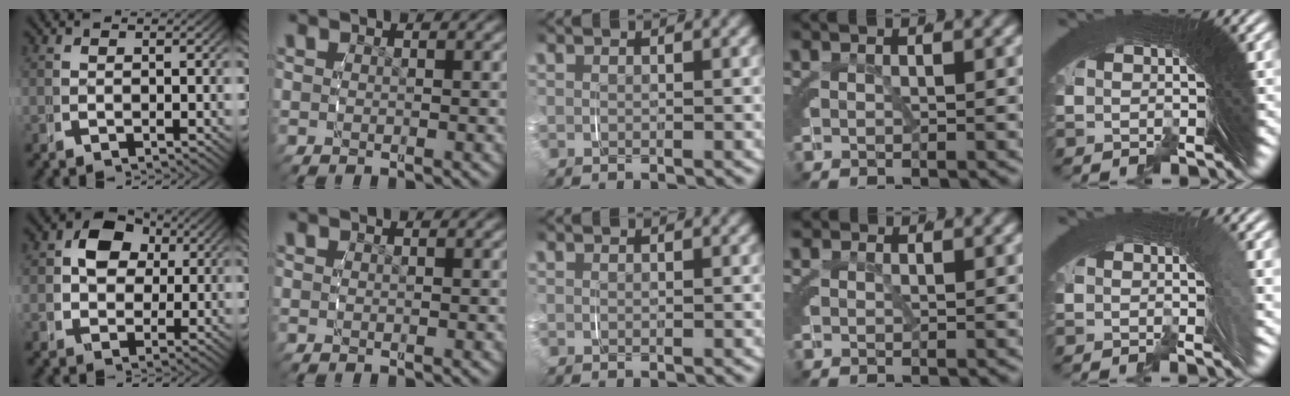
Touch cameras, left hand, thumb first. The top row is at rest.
{"thumb": {"total": 6.9, "force": [1.6, 5.4, 4.0], "torque": [-0.076, -0.005, 0.032]}, "ring": {"total": 0.6, "force": [0.6, 0.1, 0.0], "torque": [-0.005, -0.002, 0.012]}, "little": {"total": 1.4, "force": [0.0, -0.2, 1.4], "torque": [-0.016, 0.006, -0.003]}}